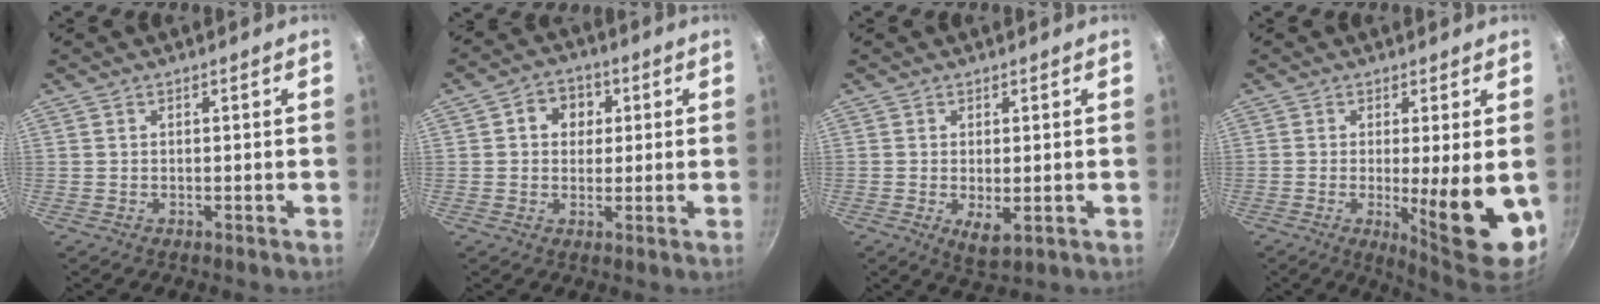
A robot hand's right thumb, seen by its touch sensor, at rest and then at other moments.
{"total": 6.1, "force": [1.5, 5.2, 2.9], "torque": [-0.012, 0.004, 0.013]}
{"total": 4.3, "force": [-0.7, 1.8, 3.8], "torque": [-0.062, -0.013, -0.003]}
{"total": 12.4, "force": [-2.0, 2.5, 12.0], "torque": [-0.153, -0.014, -0.018]}